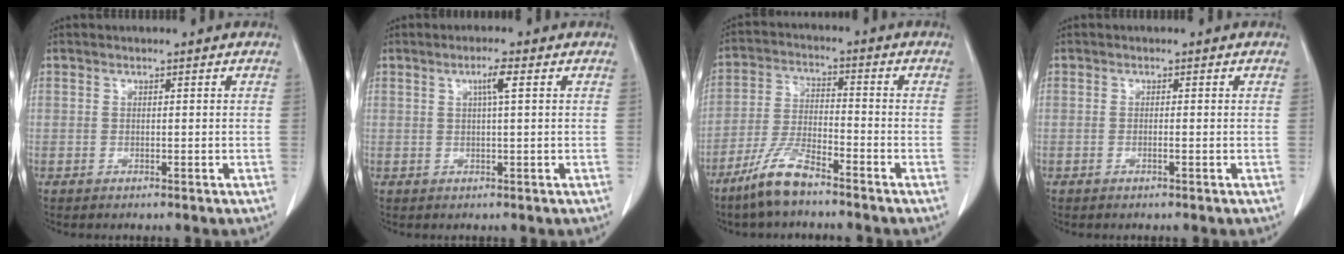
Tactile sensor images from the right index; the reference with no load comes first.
{"total": 2.4, "force": [0.7, -0.2, 2.3], "torque": [-0.045, 0.003, 0.013]}
{"total": 8.1, "force": [-6.1, 1.3, 5.1], "torque": [-0.117, -0.014, -0.122]}
{"total": 0.6, "force": [-0.3, -0.1, 0.5], "torque": [-0.013, 0.002, -0.004]}